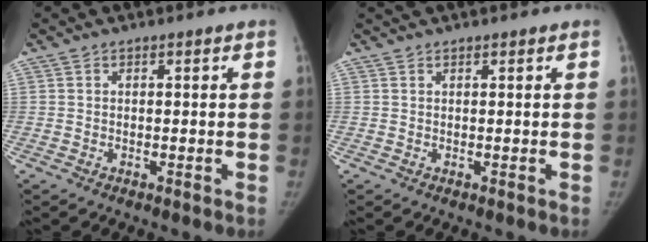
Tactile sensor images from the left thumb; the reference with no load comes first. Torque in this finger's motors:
{"motor_torque": [0.15, -0.08, -0.26, 0.13, 0.05]}